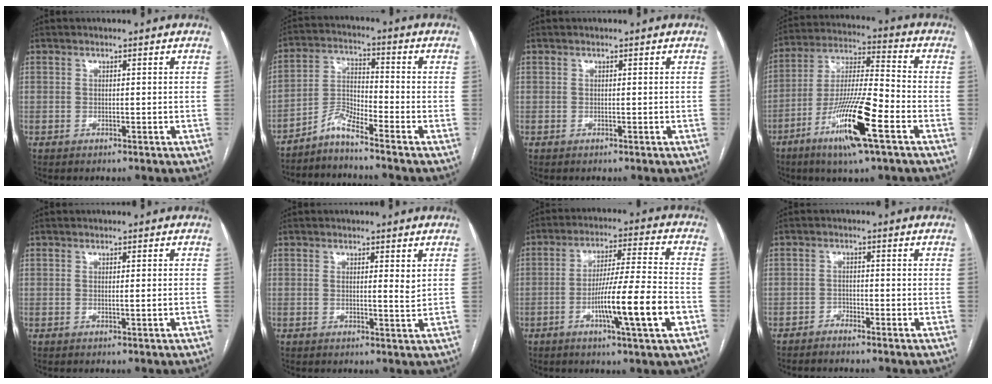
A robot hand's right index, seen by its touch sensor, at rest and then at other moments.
{"total": 5.2, "force": [-4.7, -0.4, 2.3], "torque": [-0.055, -0.008, -0.093]}
{"total": 0.0}
{"total": 15.8, "force": [-7.2, 1.1, 14.0], "torque": [-0.272, -0.018, -0.131]}
{"total": 1.0, "force": [-0.2, -0.2, 1.0], "torque": [-0.016, -0.004, 0.000]}
{"total": 2.2, "force": [0.7, 0.2, 2.1], "torque": [-0.034, -0.005, 0.008]}
{"total": 13.3, "force": [-4.4, -0.5, 12.5], "torque": [-0.213, -0.006, -0.076]}
{"total": 1.5, "force": [-1.4, 0.1, 0.2], "torque": [-0.002, 0.000, -0.028]}